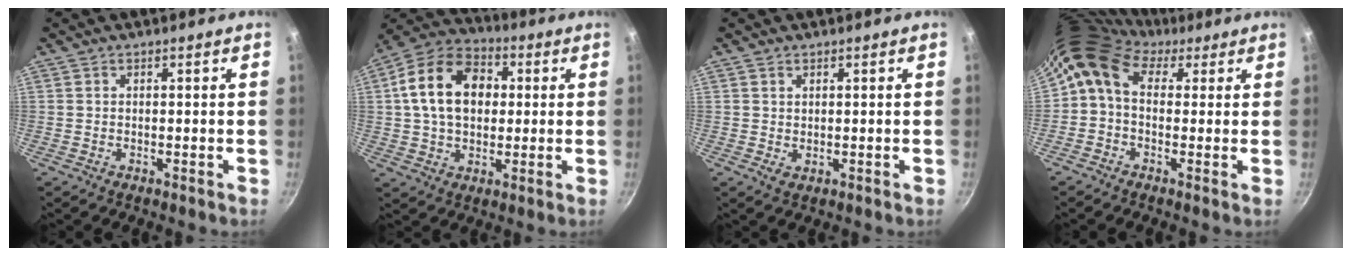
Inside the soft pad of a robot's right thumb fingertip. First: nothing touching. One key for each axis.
{"total": 16.2, "fx": 2.4, "fy": 11.6, "fz": 11.0, "tx": -0.162, "ty": 0.024, "tz": 0.026}
{"total": 1.4, "fx": 0.7, "fy": 0.9, "fz": 0.7, "tx": -0.007, "ty": -0.009, "tz": 0.011}
{"total": 10.4, "fx": 3.3, "fy": 7.3, "fz": 6.7, "tx": -0.117, "ty": 0.021, "tz": 0.035}